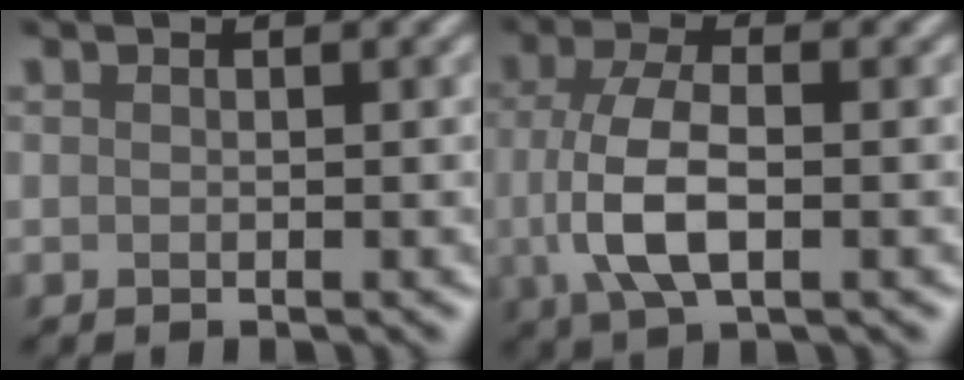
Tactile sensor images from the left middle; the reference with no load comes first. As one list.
[{"total": 5.8, "force": [-0.5, 2.5, 5.2], "torque": [-0.117, -0.001, -0.012]}]